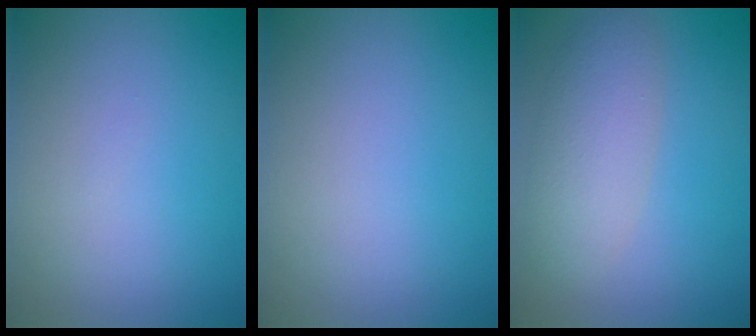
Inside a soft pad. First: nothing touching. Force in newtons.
{"total": 0.0}
{"total": 4.2, "press": 4.1, "slide": 0.4}